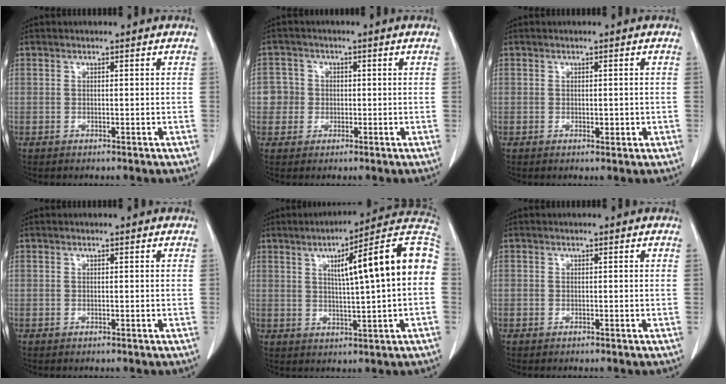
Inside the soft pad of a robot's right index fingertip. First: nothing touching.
{"total": 3.6, "force": [-0.1, 3.6, 0.1], "torque": [0.012, 0.012, -0.003]}
{"total": 1.4, "force": [-0.1, 0.8, 1.1], "torque": [-0.012, -0.001, 0.003]}
{"total": 0.0}
{"total": 16.4, "force": [2.7, 0.8, 16.1], "torque": [-0.221, 0.035, 0.030]}
{"total": 0.0}